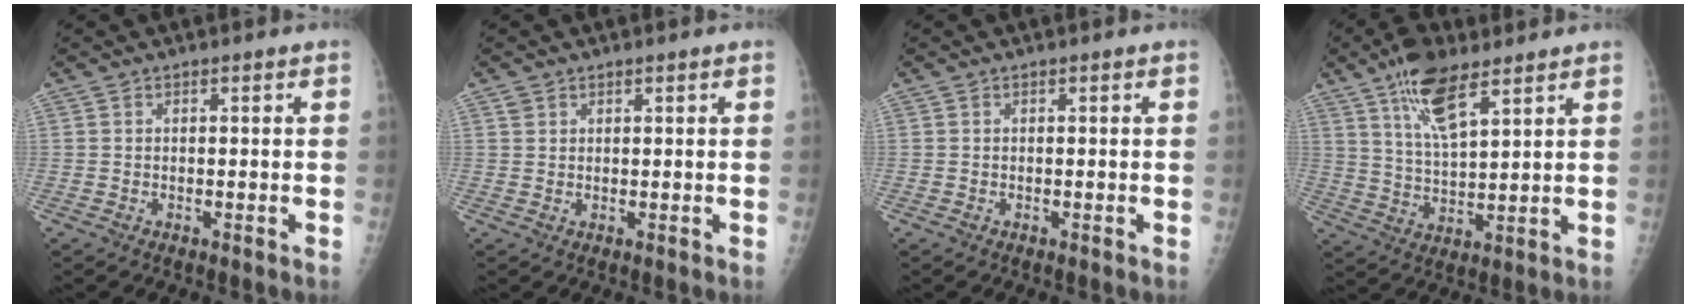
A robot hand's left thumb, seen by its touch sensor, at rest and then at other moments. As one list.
[{"total": 1.4, "force": [0.9, 1.1, 0.4], "torque": [0.006, -0.004, 0.014]}, {"total": 0.0}, {"total": 11.0, "force": [6.7, 4.0, 7.7], "torque": [-0.129, -0.028, 0.127]}]